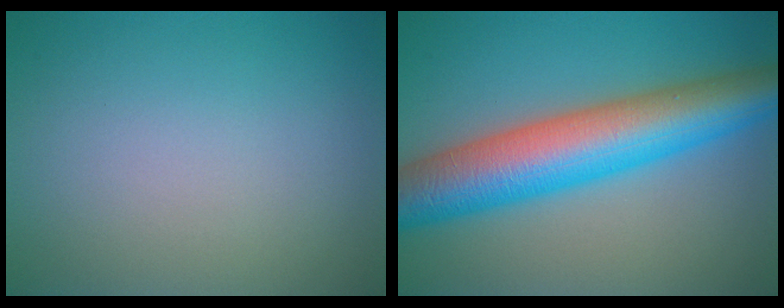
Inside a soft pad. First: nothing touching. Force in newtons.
{"total": 10.7, "press": 10.7, "slide": 0.1}